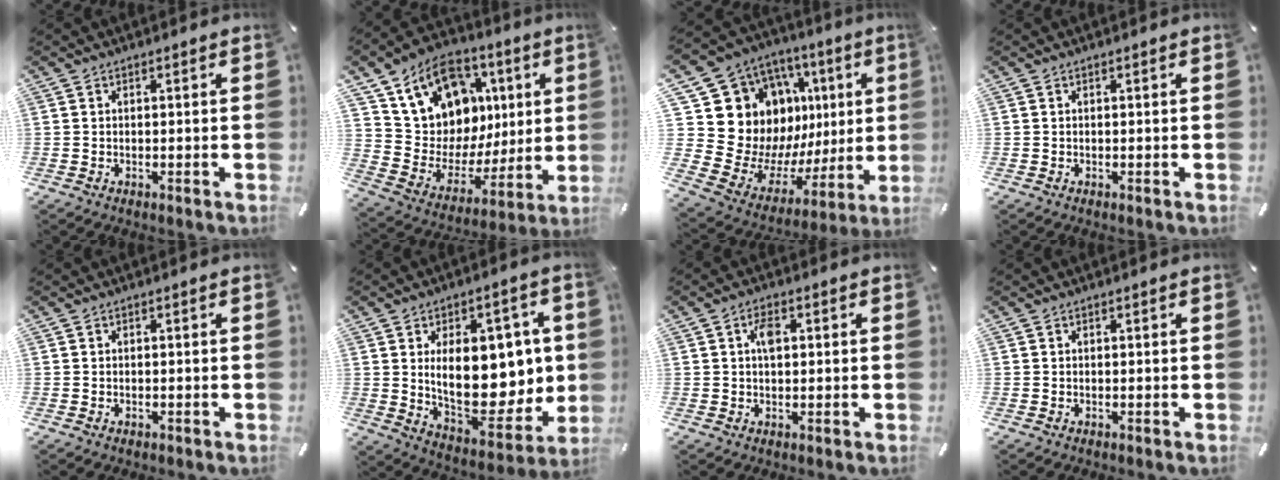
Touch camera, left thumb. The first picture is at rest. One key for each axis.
{"total": 14.2, "fx": 7.5, "fy": 11.3, "fz": 4.0, "tx": -0.070, "ty": -0.061, "tz": 0.149}
{"total": 18.6, "fx": 5.9, "fy": 15.5, "fz": 8.3, "tx": -0.092, "ty": -0.094, "tz": 0.151}
{"total": 0.0}
{"total": 0.6, "fx": -0.2, "fy": 0.5, "fz": 0.2, "tx": -0.002, "ty": 0.003, "tz": -0.006}
{"total": 20.5, "fx": 2.6, "fy": 11.8, "fz": 16.6, "tx": -0.254, "ty": -0.029, "tz": 0.049}
{"total": 3.5, "fx": 0.7, "fy": 1.9, "fz": 2.9, "tx": -0.052, "ty": 0.005, "tz": 0.008}
{"total": 0.0}